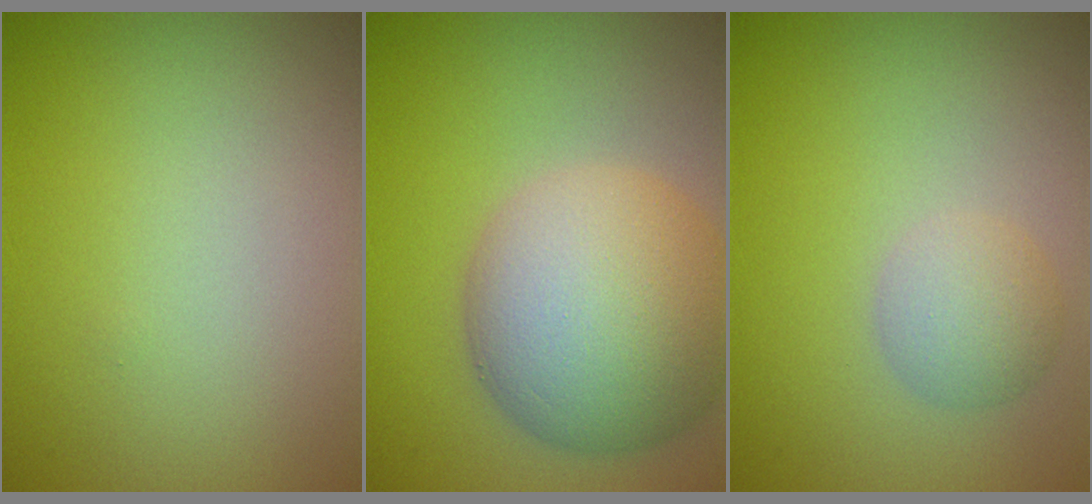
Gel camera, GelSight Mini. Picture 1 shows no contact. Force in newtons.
{"total": 10.5, "press": 10.5, "slide": 0.6}
{"total": 2.4, "press": 2.4, "slide": 0.1}